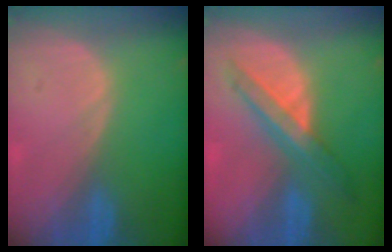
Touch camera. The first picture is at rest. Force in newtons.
{"total": 7.2, "press": 6.1, "slide": 3.8}